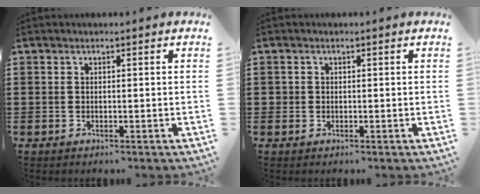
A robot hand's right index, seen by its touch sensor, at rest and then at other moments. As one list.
[{"total": 0.8, "force": [0.1, 0.8, 0.1], "torque": [-0.003, 0.006, 0.001]}]